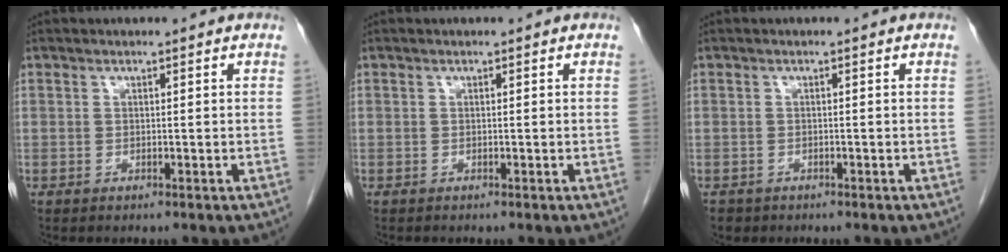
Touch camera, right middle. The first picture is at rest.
{"total": 0.0}
{"total": 1.5, "force": [-1.1, 1.0, 0.1], "torque": [-0.008, 0.001, -0.018]}